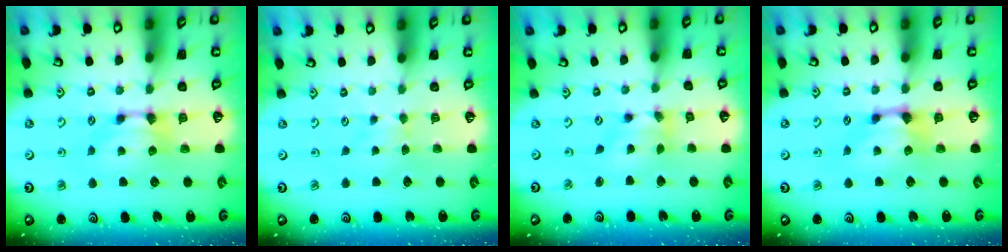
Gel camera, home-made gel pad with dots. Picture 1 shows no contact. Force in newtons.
{"total": 1.6, "press": 1.6, "slide": 0.3}
{"total": 2.9, "press": 2.4, "slide": 1.6}
{"total": 1.0, "press": 0.4, "slide": 1.0}